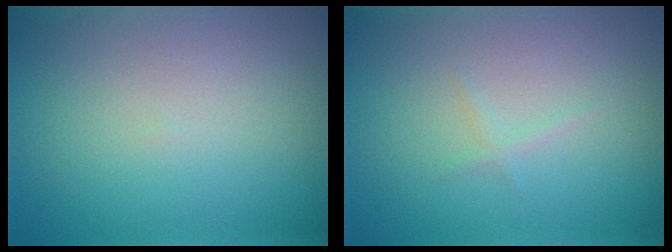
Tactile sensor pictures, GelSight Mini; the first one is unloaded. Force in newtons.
{"total": 0.7, "press": 0.7, "slide": 0.1}